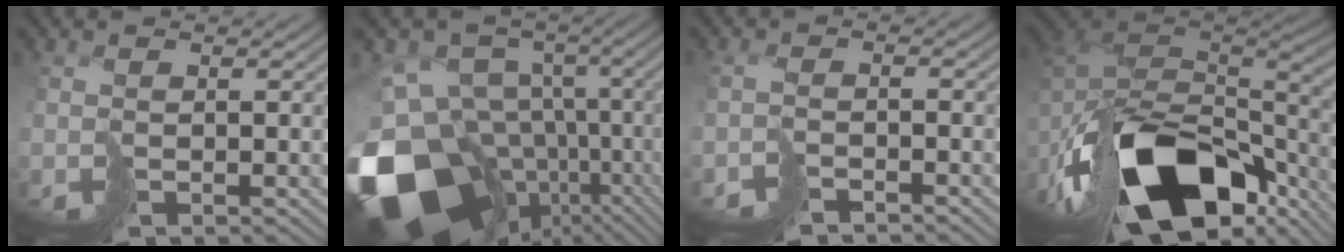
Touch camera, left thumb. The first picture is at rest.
{"total": 21.7, "force": [-8.5, 15.7, 12.4], "torque": [-0.292, -0.038, -0.105]}
{"total": 2.7, "force": [-2.2, 0.9, 1.3], "torque": [-0.027, 0.000, -0.050]}
{"total": 20.4, "force": [-10.8, 10.8, 13.4], "torque": [-0.299, -0.041, -0.159]}